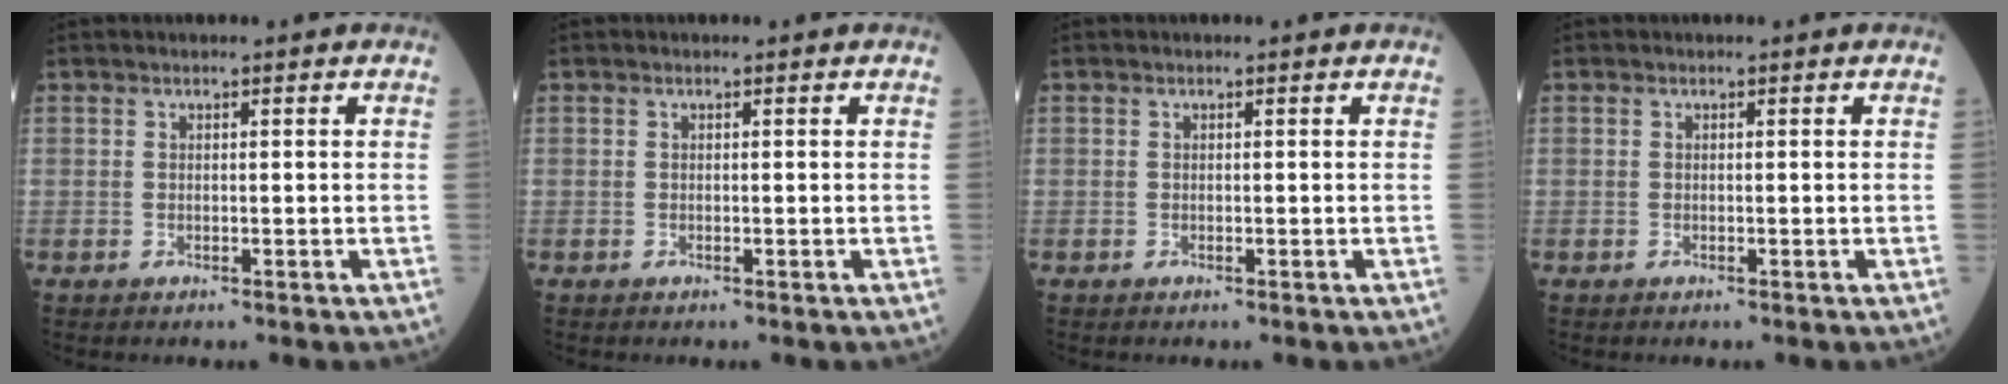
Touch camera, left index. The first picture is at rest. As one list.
[{"total": 0.0}, {"total": 0.0}, {"total": 0.0}]